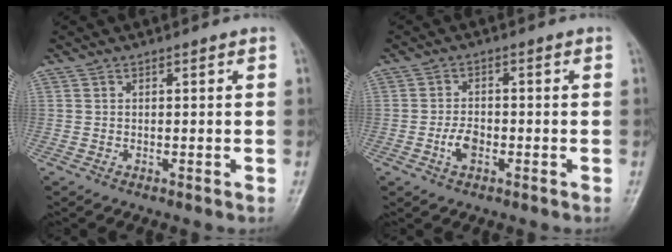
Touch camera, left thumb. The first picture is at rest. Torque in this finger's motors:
{"motor_torque": [0.32, 0.29, 0.76, -0.11, 0.01]}